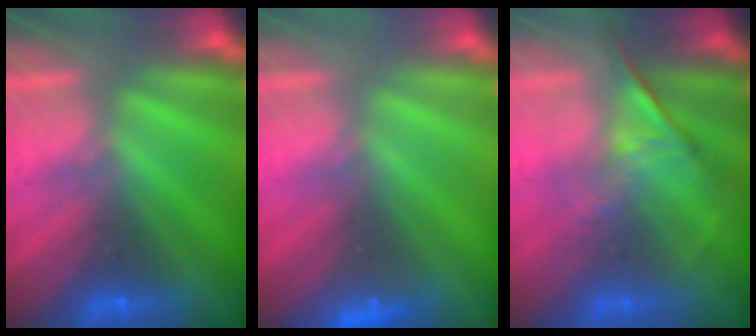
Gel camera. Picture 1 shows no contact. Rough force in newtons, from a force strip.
{"total": 2.3}
{"total": 1.3}